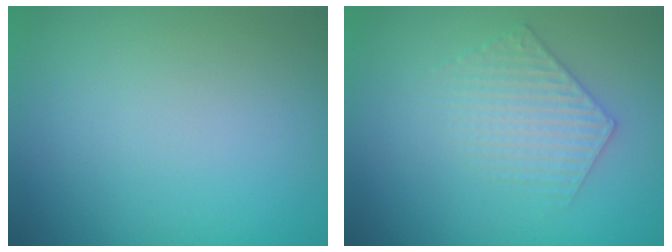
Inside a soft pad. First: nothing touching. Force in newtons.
{"total": 2.9, "press": 2.9, "slide": 0.5}